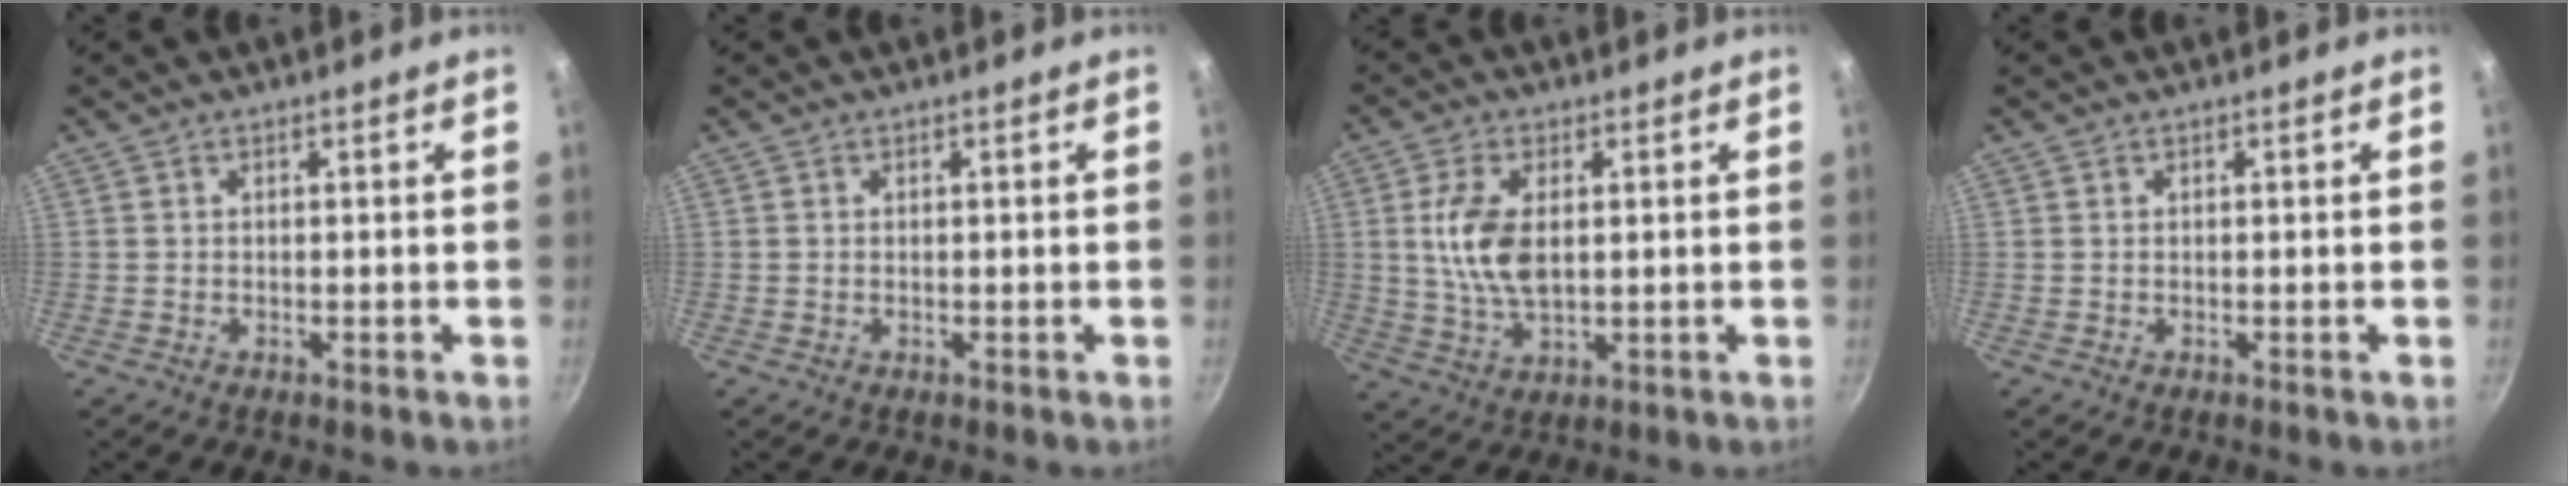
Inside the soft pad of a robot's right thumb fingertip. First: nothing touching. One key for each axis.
{"total": 0.0}
{"total": 9.5, "fx": 1.4, "fy": 5.1, "fz": 7.9, "tx": -0.154, "ty": -0.005, "tz": 0.027}
{"total": 0.0}